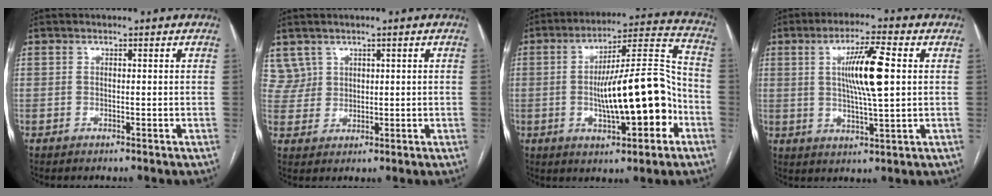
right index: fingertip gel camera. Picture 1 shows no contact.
{"total": 3.8, "force": [2.4, 3.0, -0.3], "torque": [0.011, 0.011, 0.053]}
{"total": 16.2, "force": [-3.6, 3.4, 15.4], "torque": [-0.246, 0.026, -0.049]}
{"total": 9.4, "force": [1.7, 0.7, 9.2], "torque": [-0.166, -0.001, 0.030]}